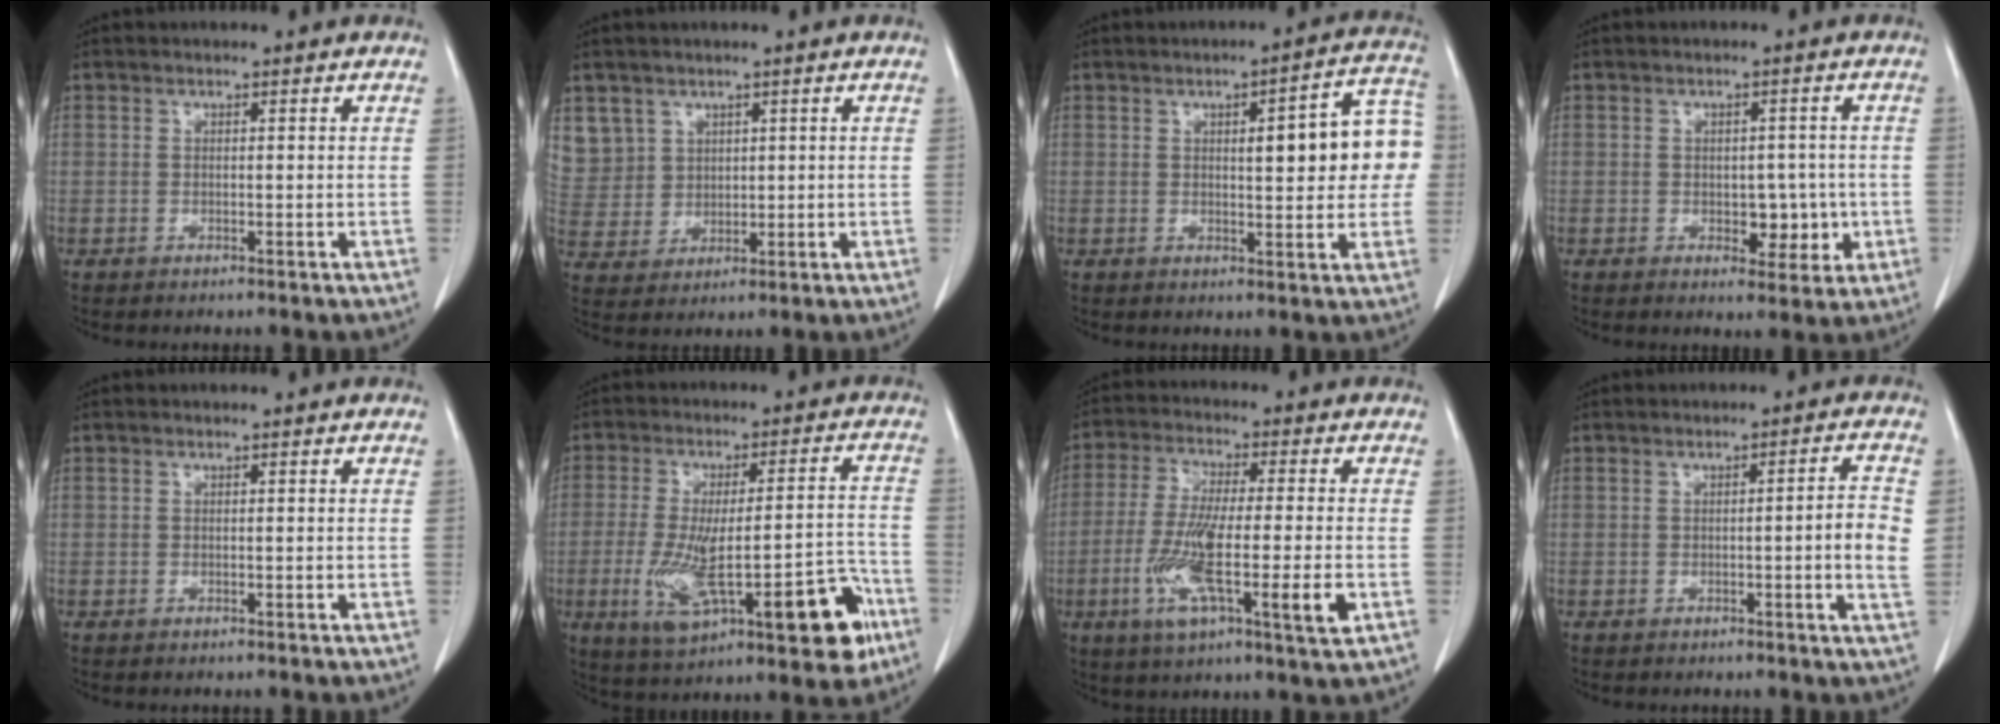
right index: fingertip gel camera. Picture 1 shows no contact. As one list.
[{"total": 8.2, "force": [4.3, 7.0, 0.4], "torque": [-0.020, 0.017, 0.106]}, {"total": 11.7, "force": [1.4, 2.8, 11.3], "torque": [-0.133, 0.031, 0.014]}, {"total": 4.9, "force": [-0.8, 2.9, 3.9], "torque": [-0.037, 0.003, -0.004]}, {"total": 0.0}, {"total": 19.2, "force": [-7.1, 5.0, 17.1], "torque": [-0.244, 0.017, -0.088]}, {"total": 14.3, "force": [-4.0, 1.5, 13.6], "torque": [-0.251, -0.021, -0.071]}, {"total": 5.2, "force": [-0.3, -0.2, 5.1], "torque": [-0.067, -0.001, -0.007]}]